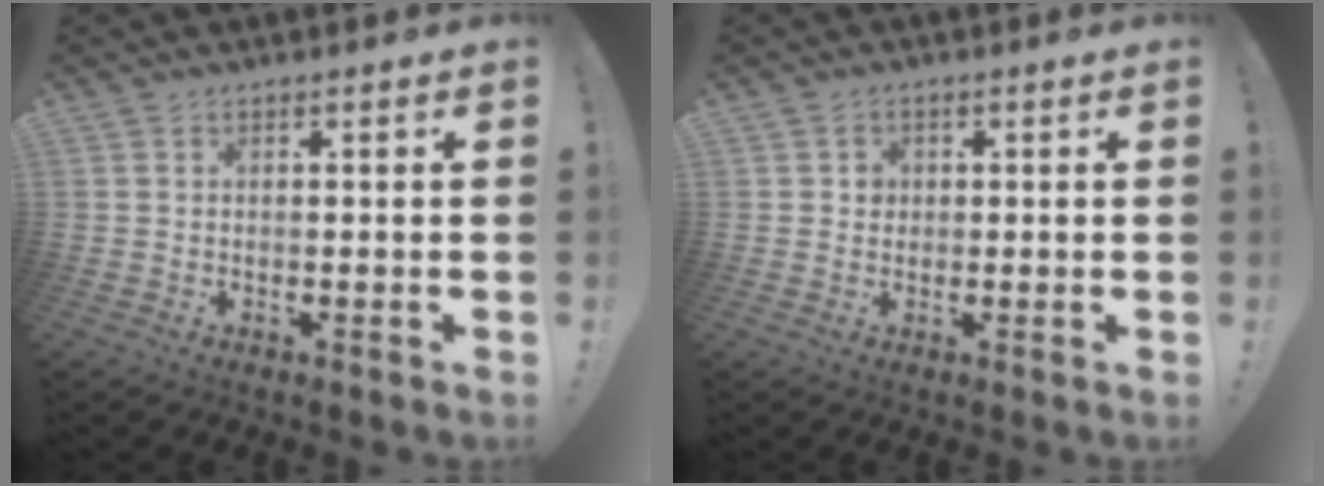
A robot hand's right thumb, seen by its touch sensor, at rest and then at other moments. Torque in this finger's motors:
{"motor_torque": [0.01, 0.15, 0.06, -0.13, -0.01]}